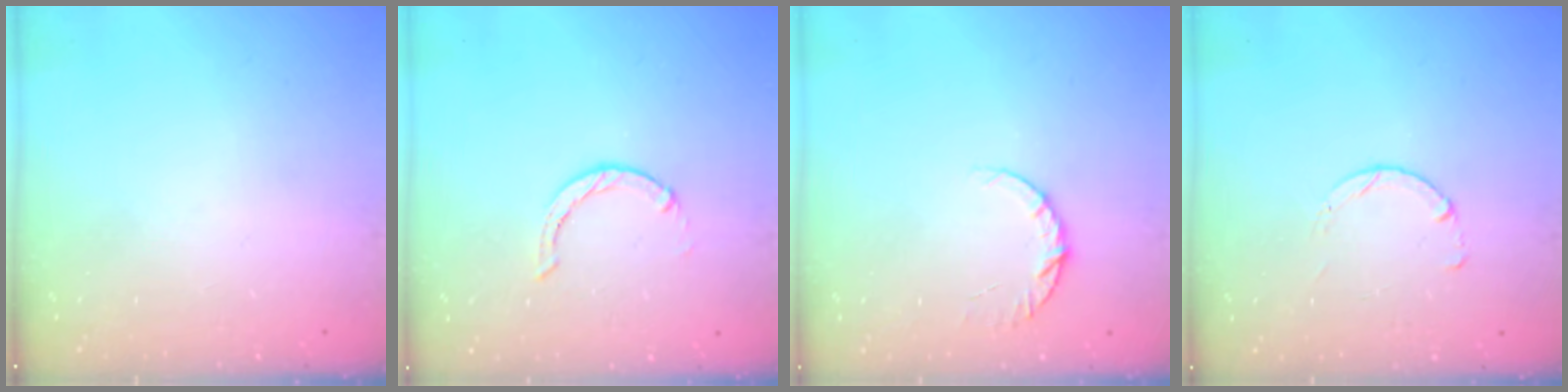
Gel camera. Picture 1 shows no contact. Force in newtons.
{"total": 0.0}
{"total": 6.3, "press": 6.3, "slide": 0.6}
{"total": 1.8, "press": 1.8, "slide": 0.2}